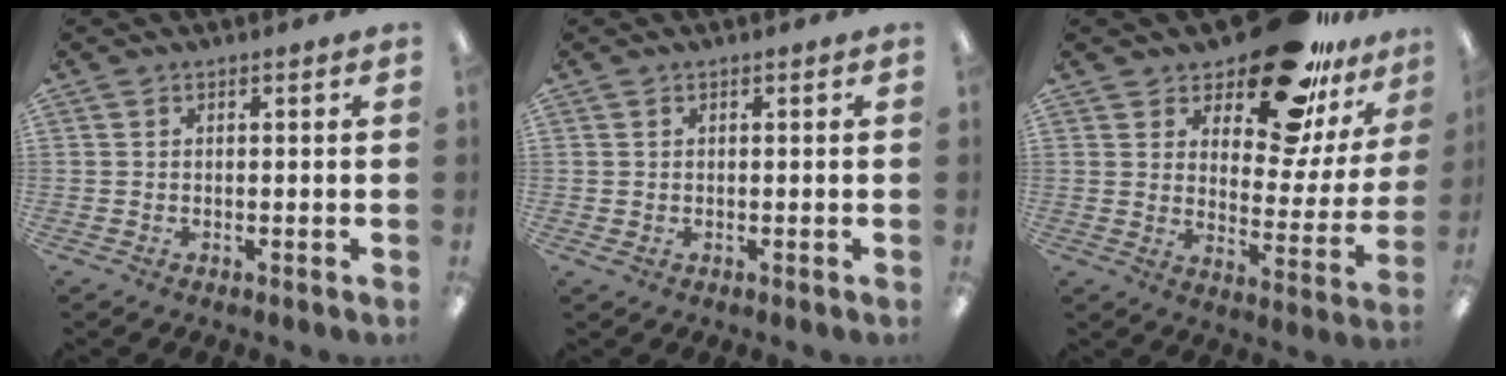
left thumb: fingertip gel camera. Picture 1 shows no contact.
{"total": 0.6, "force": [0.3, 0.5, 0.3], "torque": [0.002, 0.000, 0.002]}
{"total": 20.3, "force": [15.6, 7.1, 10.8], "torque": [-0.164, -0.100, 0.263]}